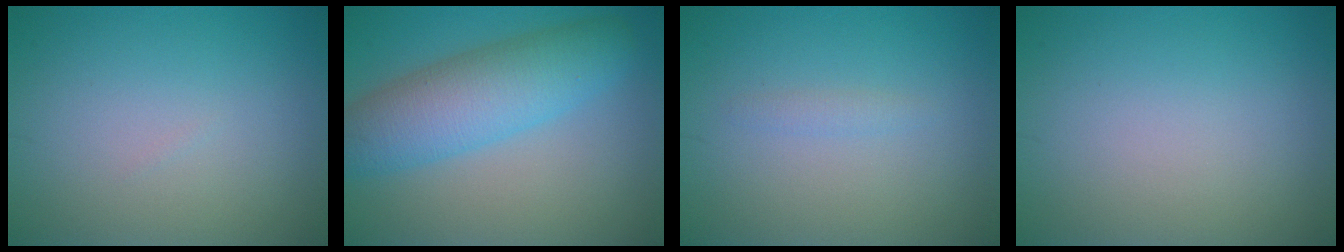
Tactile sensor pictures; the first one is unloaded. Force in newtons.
{"total": 7.0, "press": 7.0, "slide": 0.1}
{"total": 0.8, "press": 0.8, "slide": 0.0}
{"total": 0.0}